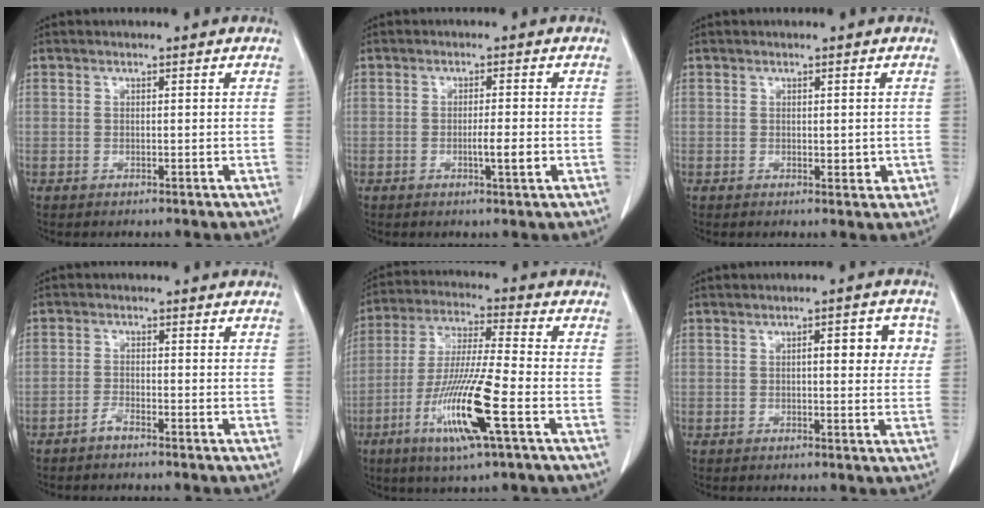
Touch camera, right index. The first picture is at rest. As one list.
[{"total": 3.2, "force": [-0.9, 0.0, 3.1], "torque": [-0.051, -0.004, -0.014]}, {"total": 2.0, "force": [-0.2, 1.0, 1.7], "torque": [-0.019, -0.004, 0.002]}, {"total": 1.6, "force": [-1.4, 0.1, 0.7], "torque": [-0.016, 0.000, -0.029]}, {"total": 14.4, "force": [-5.6, 0.2, 13.2], "torque": [-0.268, -0.023, -0.105]}, {"total": 5.7, "force": [1.3, 1.8, 5.3], "torque": [-0.065, 0.011, 0.013]}]